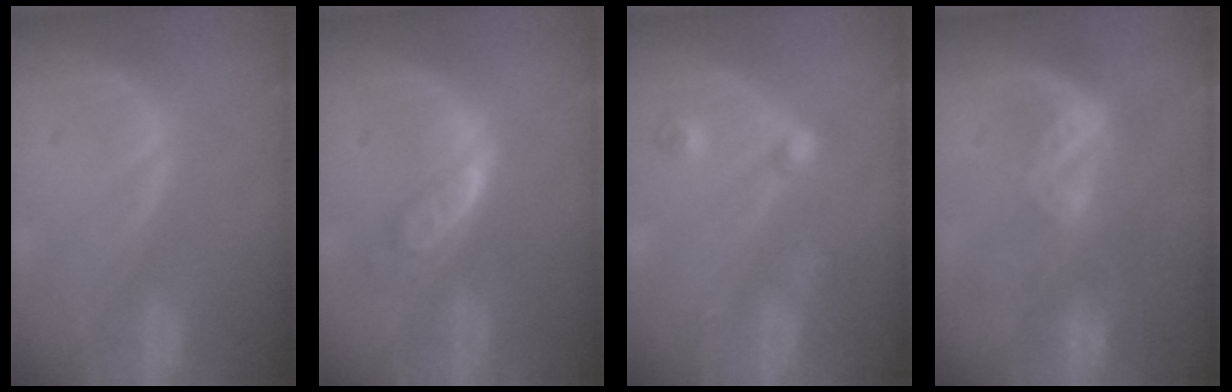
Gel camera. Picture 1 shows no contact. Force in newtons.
{"total": 5.0, "press": 4.5, "slide": 2.2}
{"total": 4.5, "press": 4.0, "slide": 2.1}
{"total": 6.7, "press": 5.9, "slide": 3.2}